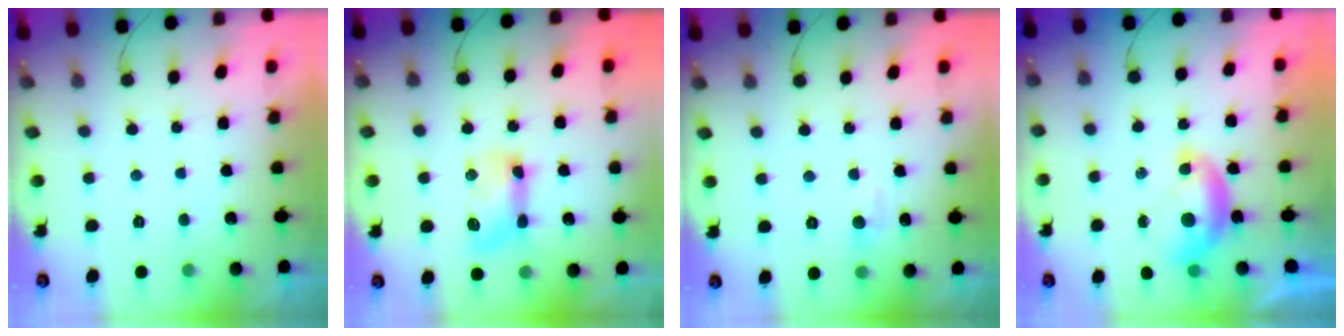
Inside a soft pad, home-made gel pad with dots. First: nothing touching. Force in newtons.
{"total": 9.7, "press": 9.7, "slide": 0.8}
{"total": 4.9, "press": 4.8, "slide": 0.8}
{"total": 7.2, "press": 7.1, "slide": 0.7}